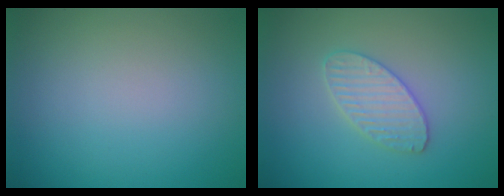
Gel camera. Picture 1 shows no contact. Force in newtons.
{"total": 3.0, "press": 3.0, "slide": 0.2}